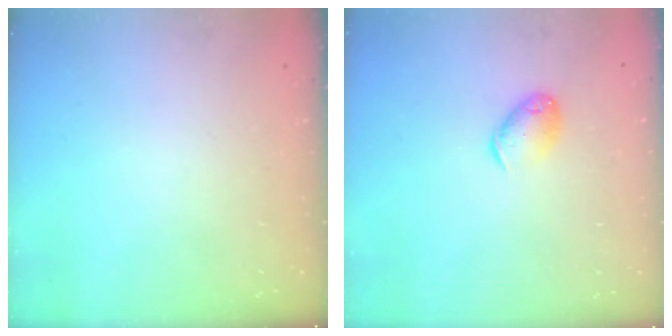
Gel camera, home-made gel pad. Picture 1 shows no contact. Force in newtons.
{"total": 8.9, "press": 8.9, "slide": 0.9}